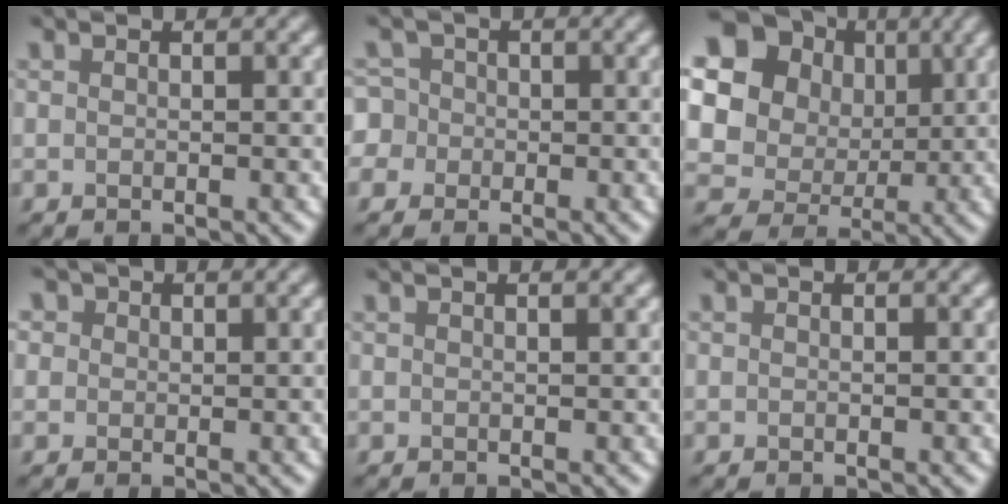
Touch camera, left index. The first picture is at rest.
{"total": 4.6, "force": [-0.4, 4.4, 1.4], "torque": [-0.021, 0.030, -0.046]}
{"total": 16.2, "force": [5.9, 13.6, 6.4], "torque": [-0.176, 0.010, 0.115]}
{"total": 1.5, "force": [0.7, 1.3, 0.4], "torque": [-0.005, 0.003, 0.001]}
{"total": 1.5, "force": [1.0, 0.5, 1.1], "torque": [-0.011, 0.001, 0.002]}
{"total": 0.0}